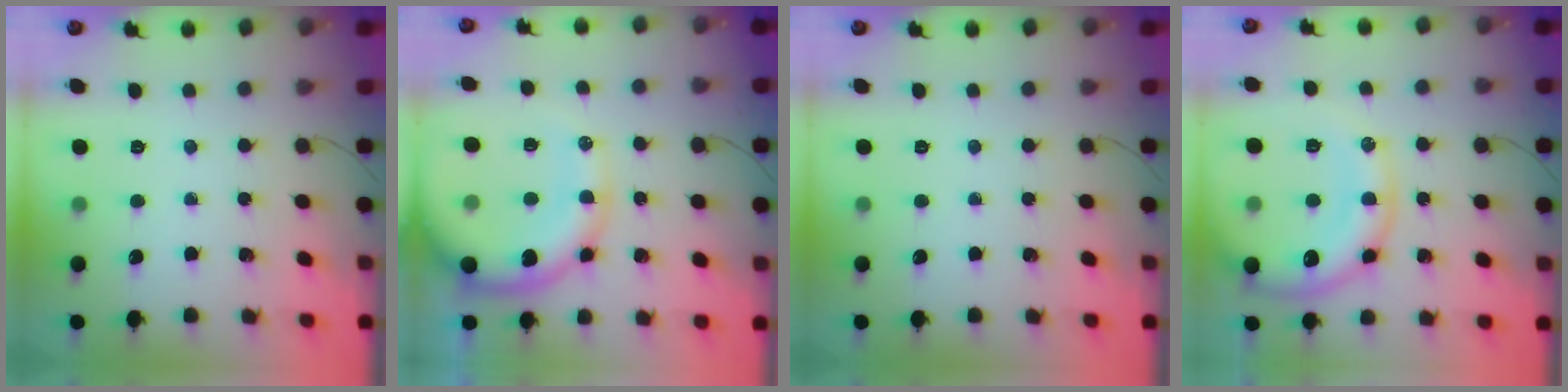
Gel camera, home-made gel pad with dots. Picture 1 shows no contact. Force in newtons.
{"total": 17.9, "press": 17.5, "slide": 3.8}
{"total": 0.0}
{"total": 15.1, "press": 14.9, "slide": 2.4}